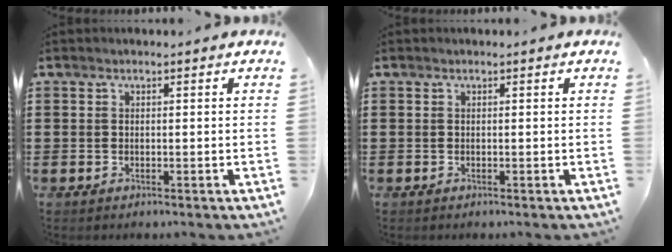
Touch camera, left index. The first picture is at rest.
{"total": 0.0}